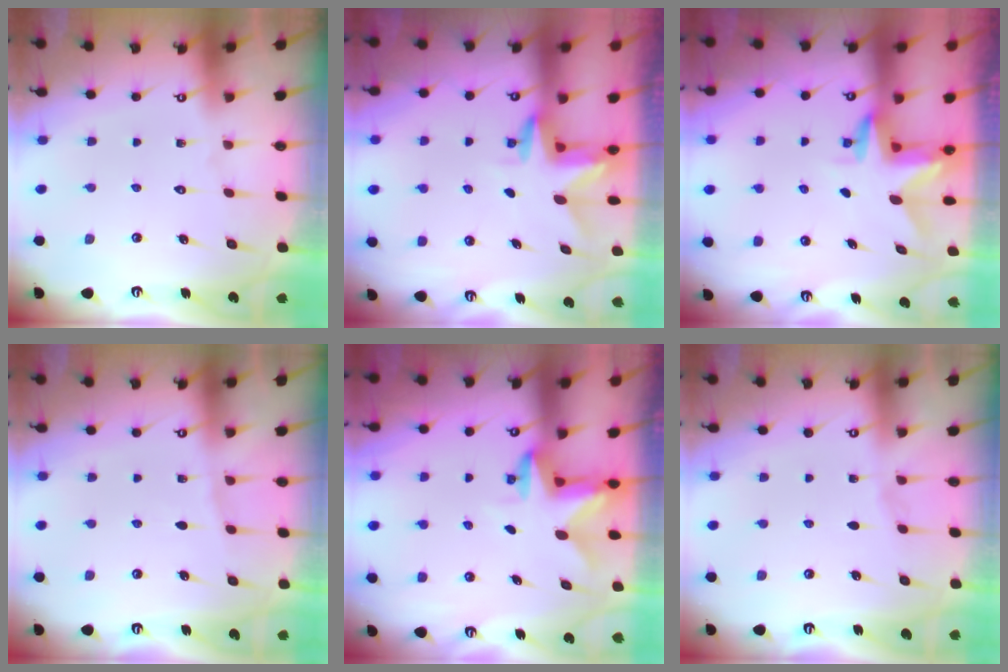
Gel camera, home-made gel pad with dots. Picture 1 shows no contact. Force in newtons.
{"total": 3.0, "press": 3.0, "slide": 0.2}
{"total": 3.0, "press": 3.0, "slide": 0.3}
{"total": 2.2, "press": 2.2, "slide": 0.4}
{"total": 2.7, "press": 2.7, "slide": 0.5}
{"total": 2.1, "press": 2.1, "slide": 0.4}